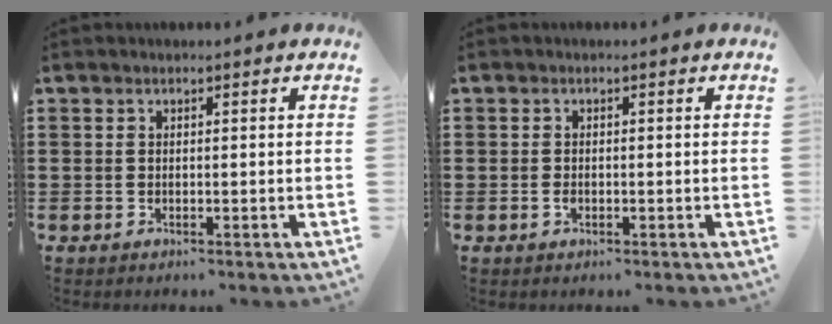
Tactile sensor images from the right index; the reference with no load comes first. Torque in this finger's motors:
{"motor_torque": [1.07, 1.06, 0.14, 0.02]}